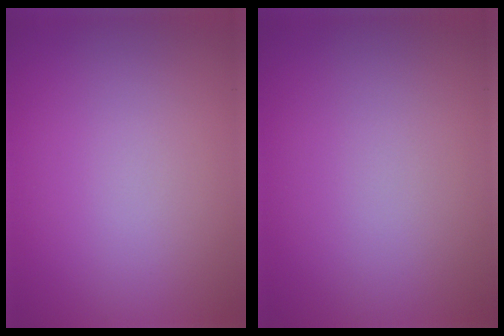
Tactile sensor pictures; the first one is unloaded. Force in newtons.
{"total": 0.0}